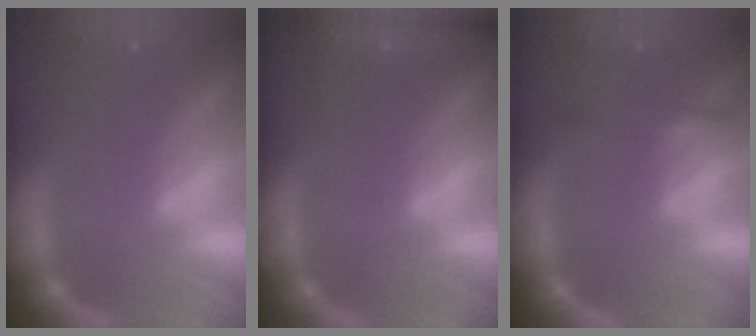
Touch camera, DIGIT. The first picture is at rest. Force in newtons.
{"total": 3.0}
{"total": 1.9}